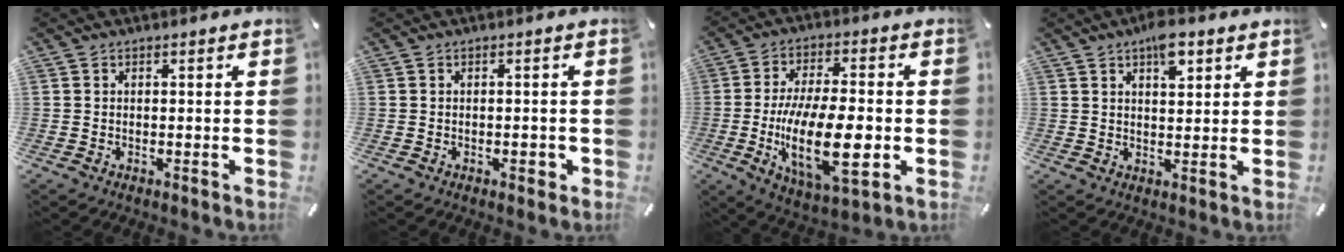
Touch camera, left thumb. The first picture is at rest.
{"total": 1.4, "force": [-0.5, 0.8, 1.0], "torque": [-0.017, 0.002, -0.009]}
{"total": 20.1, "force": [-3.6, 8.4, 17.9], "torque": [-0.324, -0.014, -0.056]}
{"total": 6.4, "force": [3.6, 3.0, 4.4], "torque": [-0.056, -0.013, 0.056]}